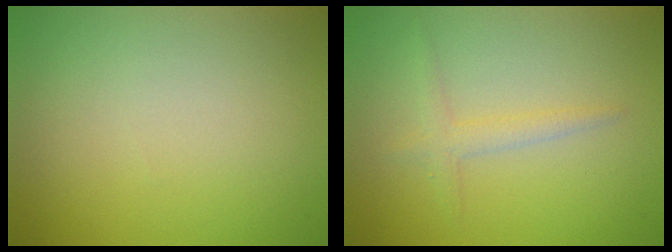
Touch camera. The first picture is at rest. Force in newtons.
{"total": 1.6, "press": 1.6, "slide": 0.1}